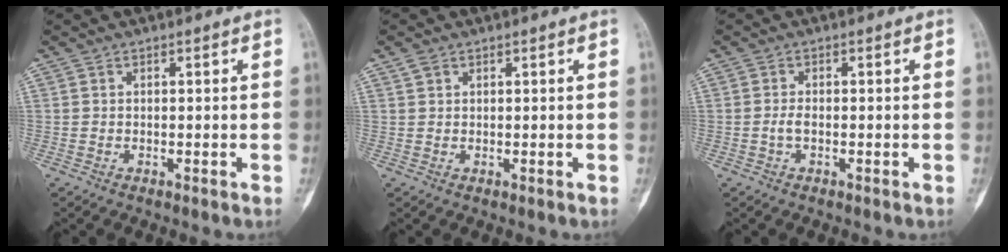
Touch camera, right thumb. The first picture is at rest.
{"total": 1.3, "force": [0.9, 0.8, 0.6], "torque": [-0.009, 0.004, 0.017]}
{"total": 1.4, "force": [-0.4, 0.6, 1.2], "torque": [-0.027, 0.002, -0.009]}